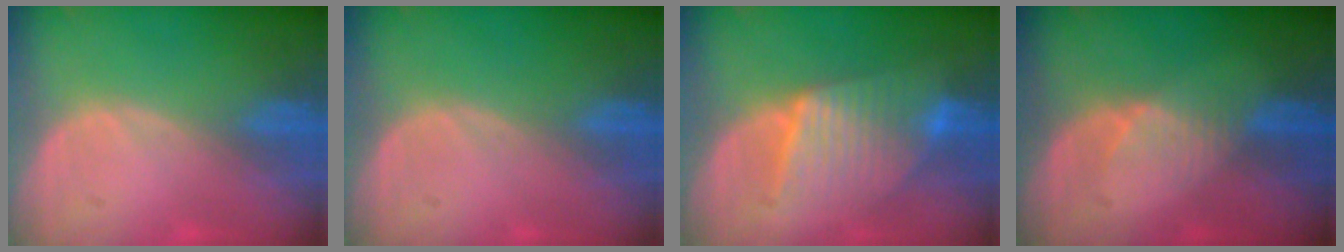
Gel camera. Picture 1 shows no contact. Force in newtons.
{"total": 0.0}
{"total": 7.9, "press": 7.9, "slide": 0.3}
{"total": 2.7, "press": 2.7, "slide": 0.3}